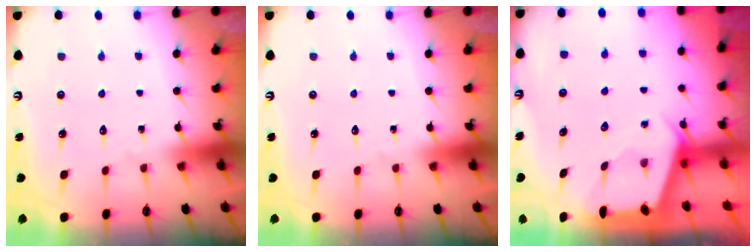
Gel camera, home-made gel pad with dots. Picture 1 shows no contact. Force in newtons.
{"total": 0.0}
{"total": 2.2, "press": 2.2, "slide": 0.3}